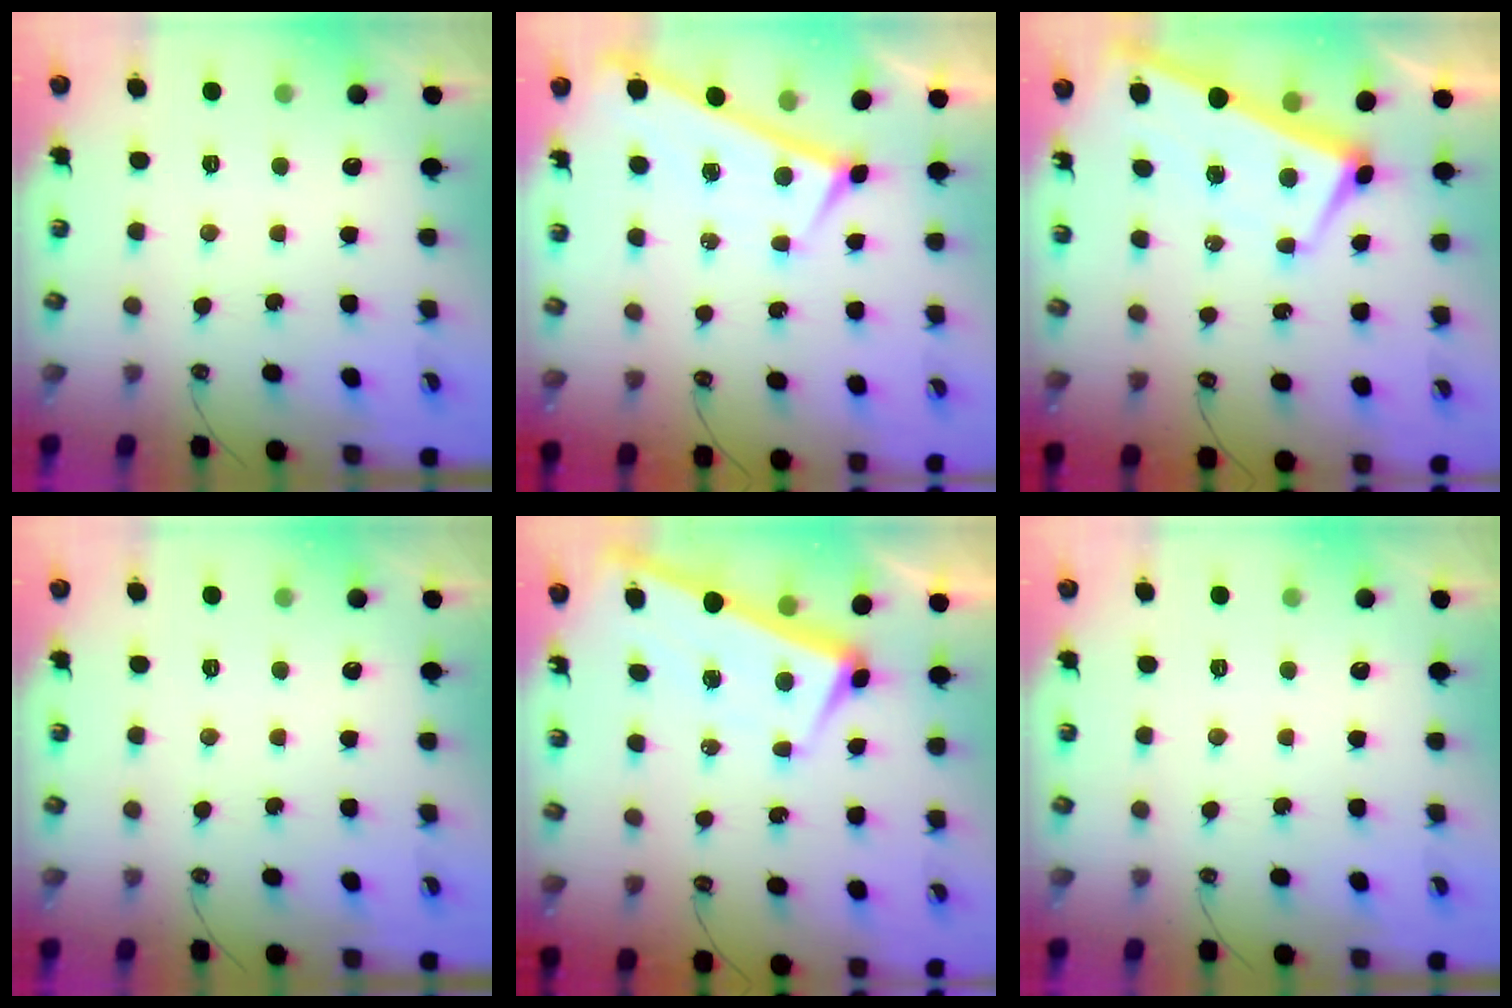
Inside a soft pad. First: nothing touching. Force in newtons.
{"total": 0.0}
{"total": 1.1, "press": 0.7, "slide": 0.9}
{"total": 0.0}
{"total": 1.0, "press": 0.7, "slide": 0.7}
{"total": 0.0}